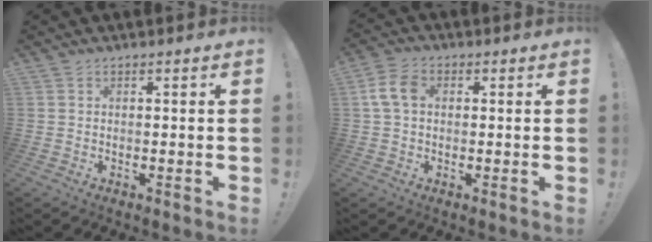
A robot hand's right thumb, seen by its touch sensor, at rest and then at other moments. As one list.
[{"total": 7.3, "force": [0.9, 4.8, 5.3], "torque": [-0.112, 0.014, 0.022]}]